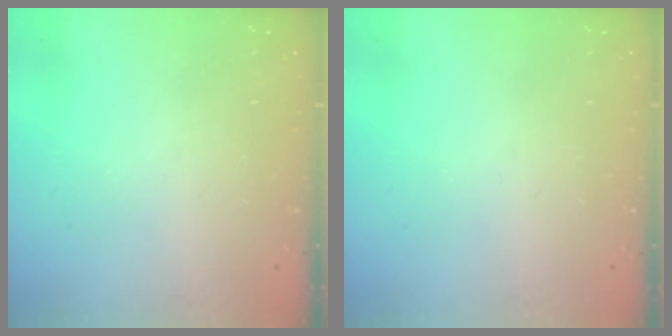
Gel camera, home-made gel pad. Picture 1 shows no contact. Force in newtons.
{"total": 0.0}